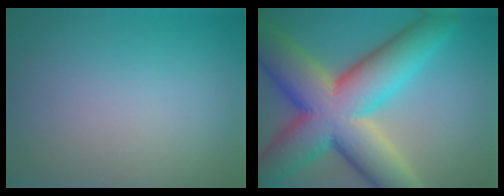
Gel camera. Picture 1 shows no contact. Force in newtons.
{"total": 14.6, "press": 14.6, "slide": 0.5}